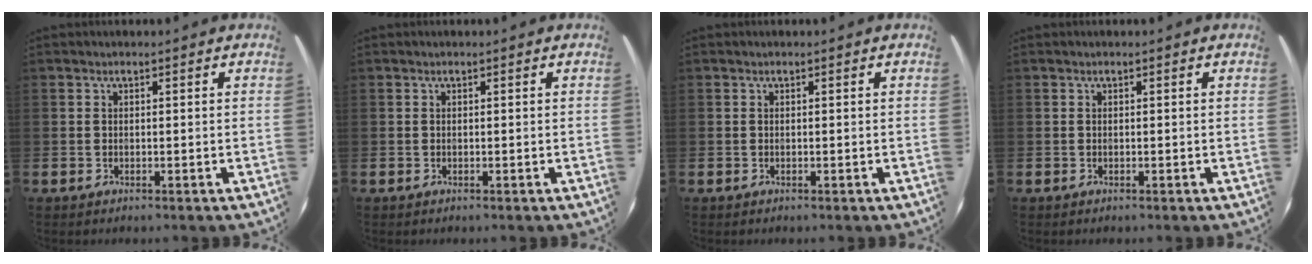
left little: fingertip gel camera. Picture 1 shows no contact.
{"total": 0.0}
{"total": 0.0}
{"total": 0.0}